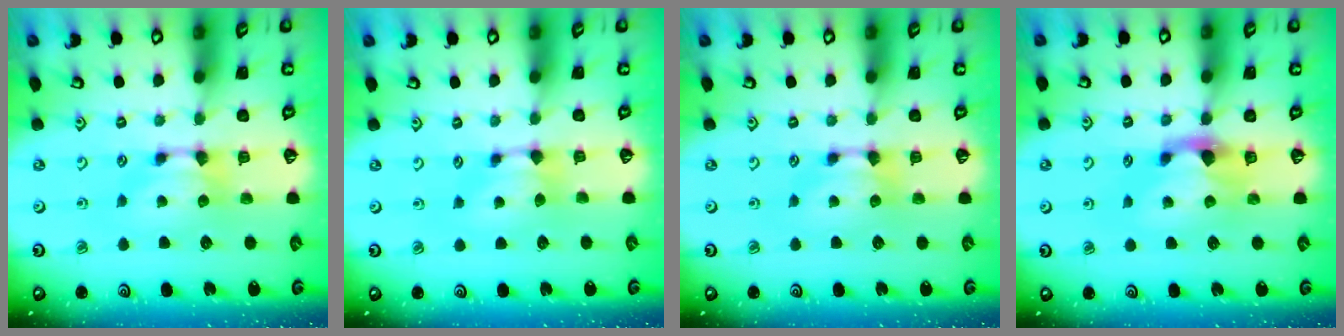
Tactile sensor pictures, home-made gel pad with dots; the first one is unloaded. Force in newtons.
{"total": 0.8, "press": 0.3, "slide": 0.7}
{"total": 0.0}
{"total": 2.1, "press": 1.7, "slide": 1.2}